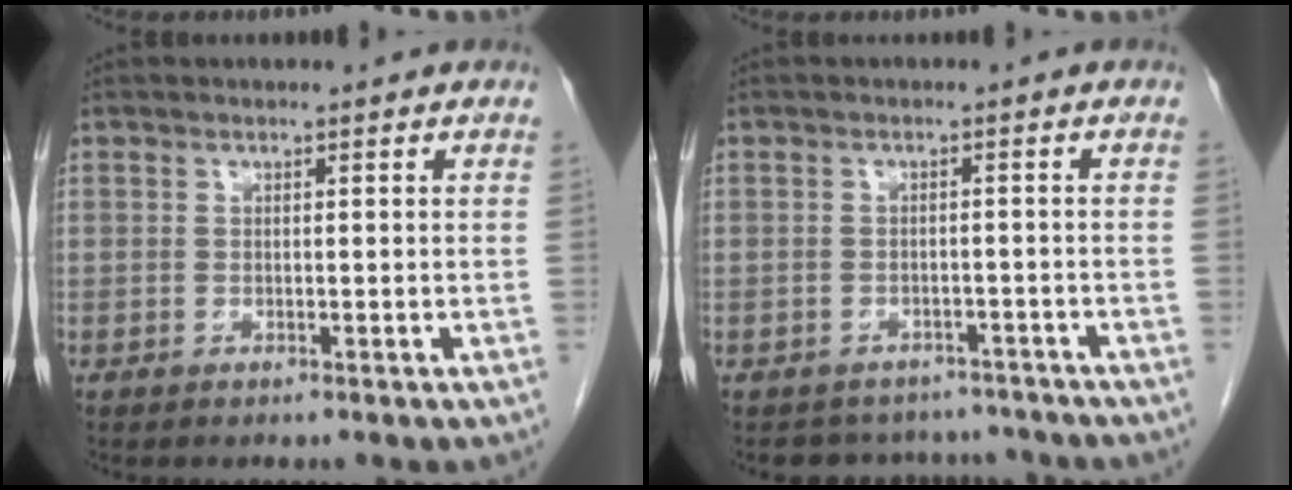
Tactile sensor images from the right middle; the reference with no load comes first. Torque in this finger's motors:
{"motor_torque": [0.11, -0.10, -0.01, -0.02]}